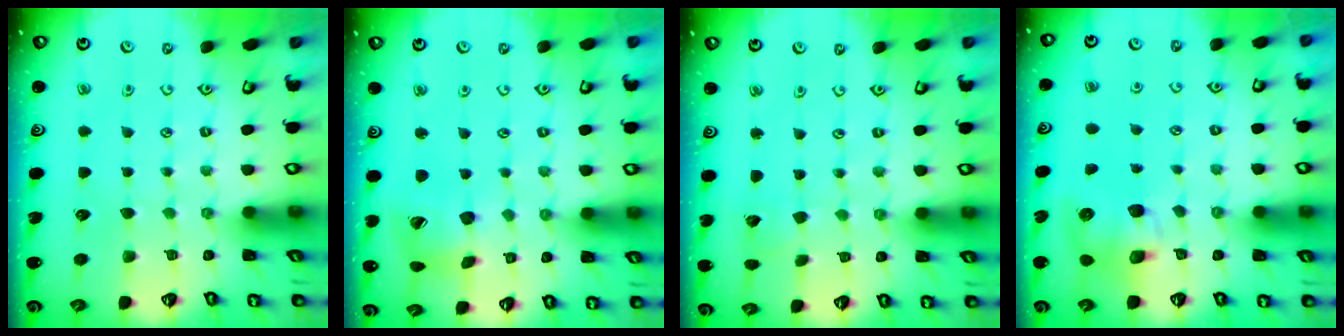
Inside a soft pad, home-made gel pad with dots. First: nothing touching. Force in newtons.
{"total": 13.8, "press": 13.7, "slide": 1.9}
{"total": 3.8, "press": 3.7, "slide": 0.4}
{"total": 8.8, "press": 8.7, "slide": 1.2}